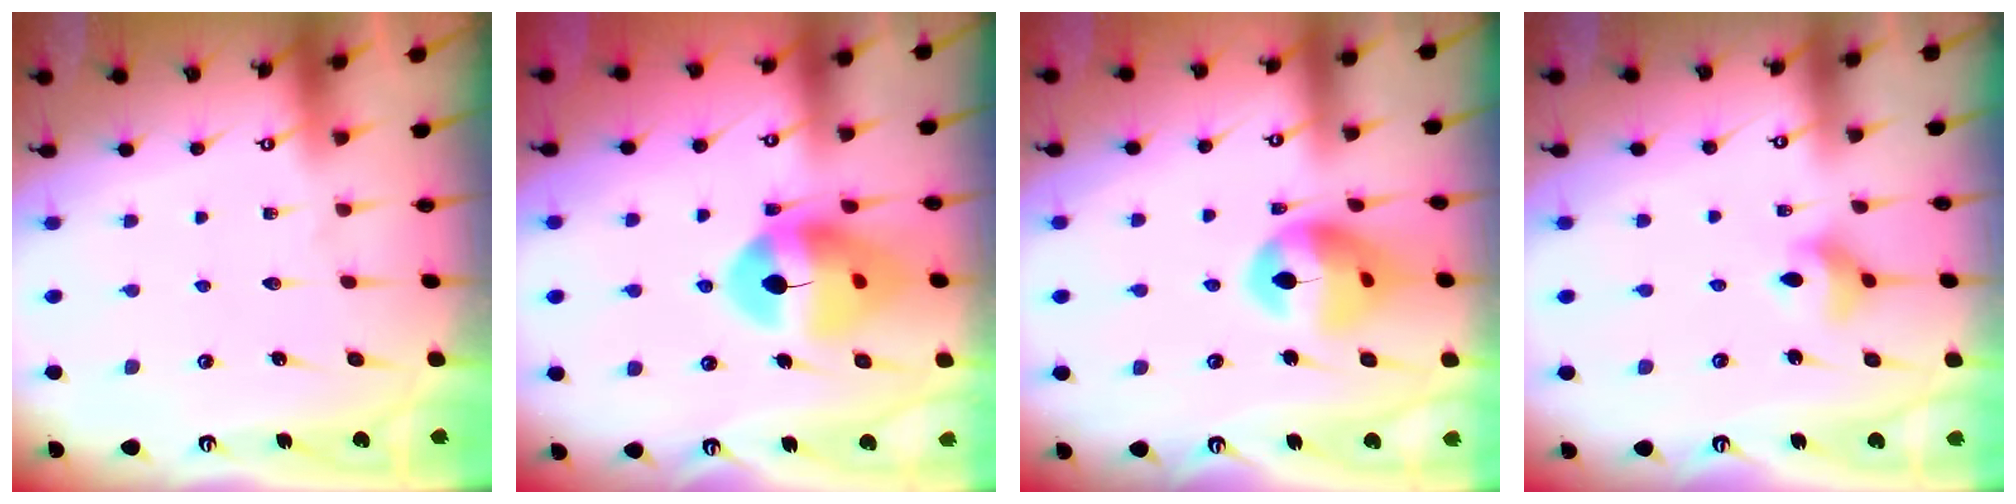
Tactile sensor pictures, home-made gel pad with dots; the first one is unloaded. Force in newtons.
{"total": 13.3, "press": 13.2, "slide": 1.6}
{"total": 14.0, "press": 13.9, "slide": 1.5}
{"total": 6.1, "press": 5.8, "slide": 1.7}